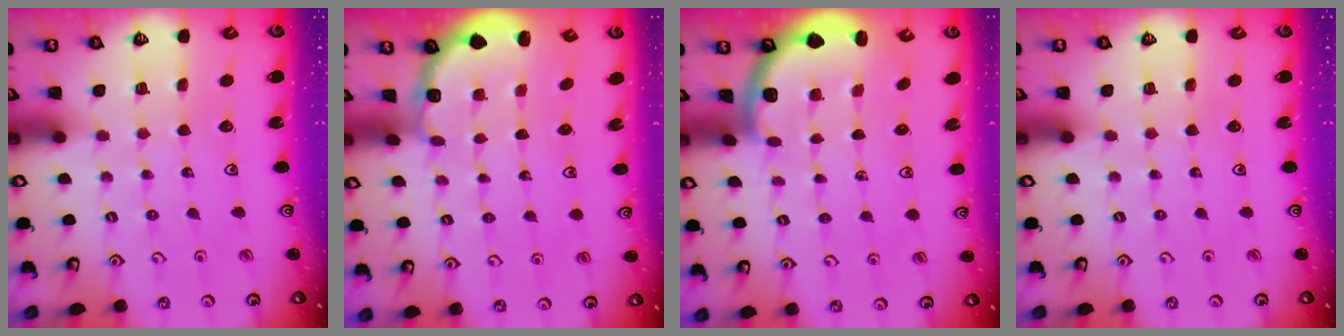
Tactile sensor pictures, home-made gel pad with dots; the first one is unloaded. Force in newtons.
{"total": 1.8, "press": 1.6, "slide": 0.7}
{"total": 1.8, "press": 1.8, "slide": 0.1}
{"total": 0.0}